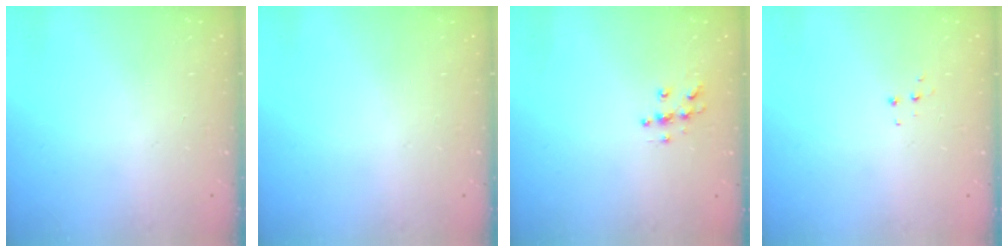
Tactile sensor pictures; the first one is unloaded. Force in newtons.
{"total": 0.0}
{"total": 5.7, "press": 5.7, "slide": 0.5}
{"total": 3.9, "press": 3.9, "slide": 0.4}